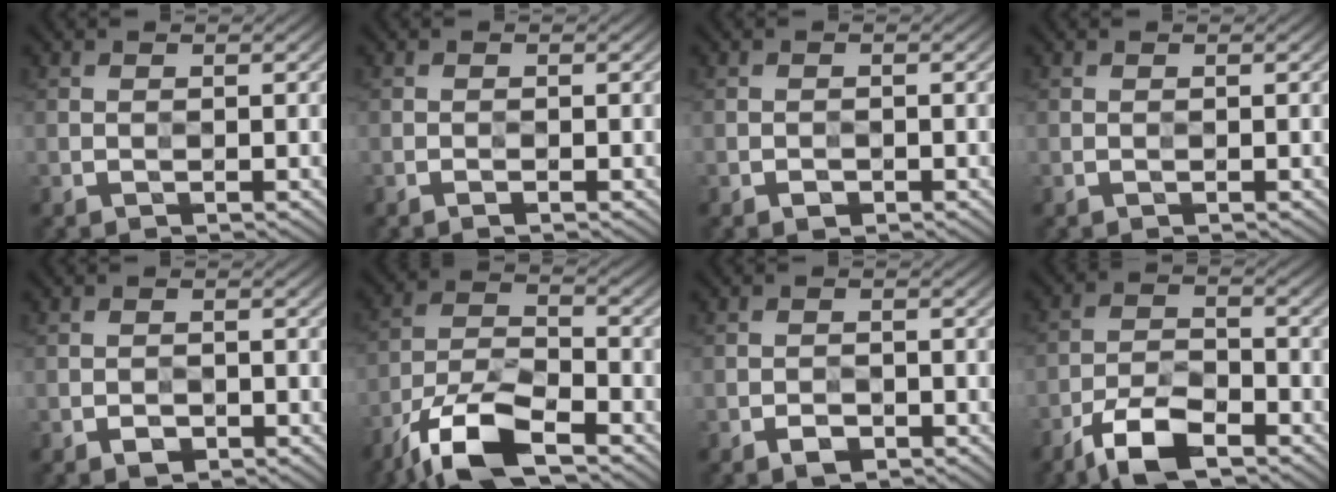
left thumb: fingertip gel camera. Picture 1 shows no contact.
{"total": 0.5, "force": [-0.4, 0.0, 0.4], "torque": [-0.007, 0.000, -0.008]}
{"total": 0.8, "force": [-0.5, 0.5, 0.4], "torque": [-0.003, -0.001, -0.010]}
{"total": 0.0}
{"total": 1.4, "force": [-0.8, 0.8, 0.7], "torque": [-0.010, -0.002, -0.017]}
{"total": 12.0, "force": [-8.1, 4.1, 7.8], "torque": [-0.157, -0.007, -0.171]}
{"total": 1.8, "force": [-1.1, 1.0, 1.0], "torque": [-0.014, -0.001, -0.023]}
{"total": 7.7, "force": [-5.2, 2.7, 5.0], "torque": [-0.096, 0.000, -0.107]}